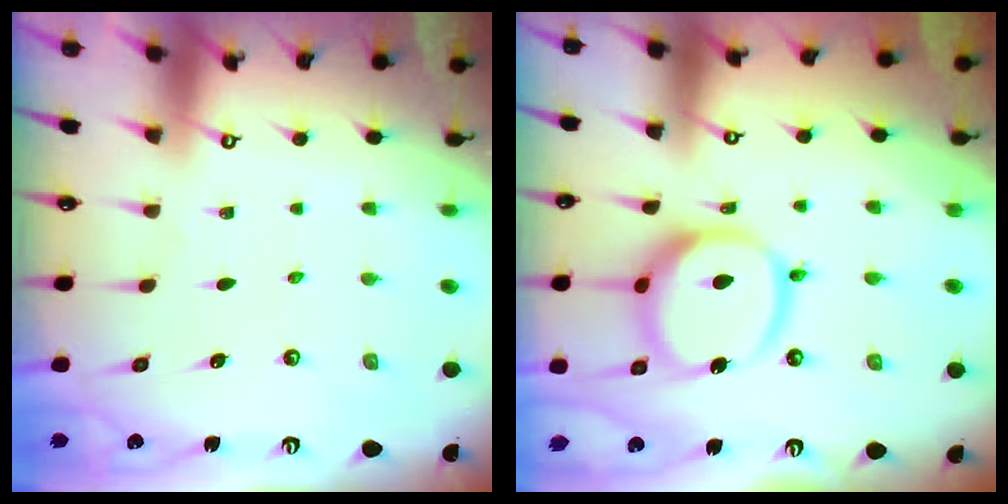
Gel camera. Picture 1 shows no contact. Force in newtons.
{"total": 14.1, "press": 14.0, "slide": 1.8}